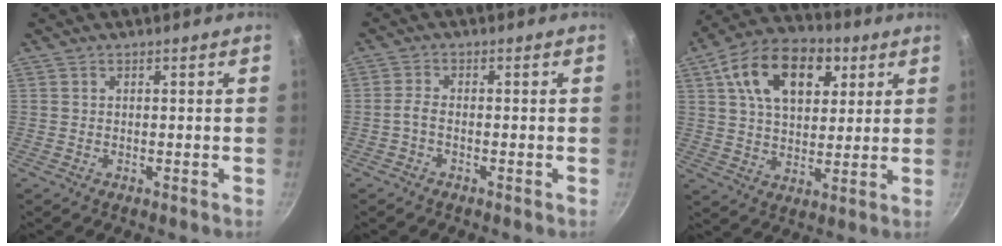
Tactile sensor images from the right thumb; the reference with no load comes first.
{"total": 1.9, "force": [-1.1, 0.7, 1.4], "torque": [-0.039, 0.012, -0.029]}
{"total": 17.4, "force": [6.5, 10.8, 11.9], "torque": [-0.167, -0.002, 0.099]}